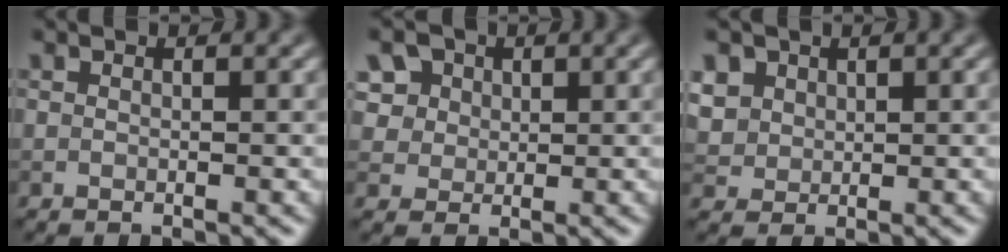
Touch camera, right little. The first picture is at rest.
{"total": 9.1, "force": [4.8, 6.6, 4.1], "torque": [-0.088, 0.023, 0.064]}
{"total": 4.3, "force": [2.0, 3.4, 1.7], "torque": [-0.068, 0.010, 0.049]}